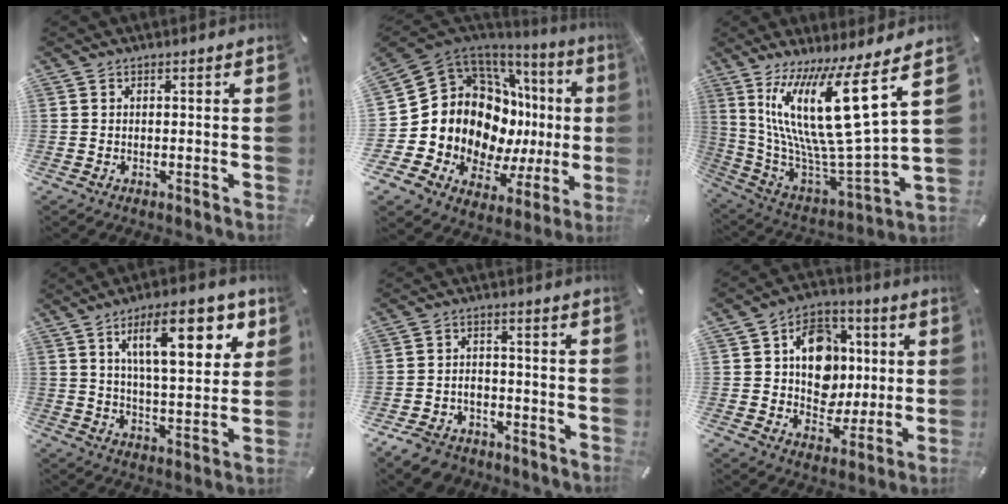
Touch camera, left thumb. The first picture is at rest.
{"total": 18.6, "force": [2.1, 13.7, 12.4], "torque": [-0.200, -0.070, 0.069]}
{"total": 24.5, "force": [10.2, 6.1, 21.4], "torque": [-0.432, -0.085, 0.165]}
{"total": 17.9, "force": [8.1, 6.8, 14.5], "torque": [-0.226, -0.012, 0.123]}
{"total": 7.1, "force": [-5.3, 4.0, 2.5], "torque": [-0.046, 0.029, -0.100]}
{"total": 14.1, "force": [1.7, 11.9, 7.4], "torque": [-0.106, 0.008, 0.040]}